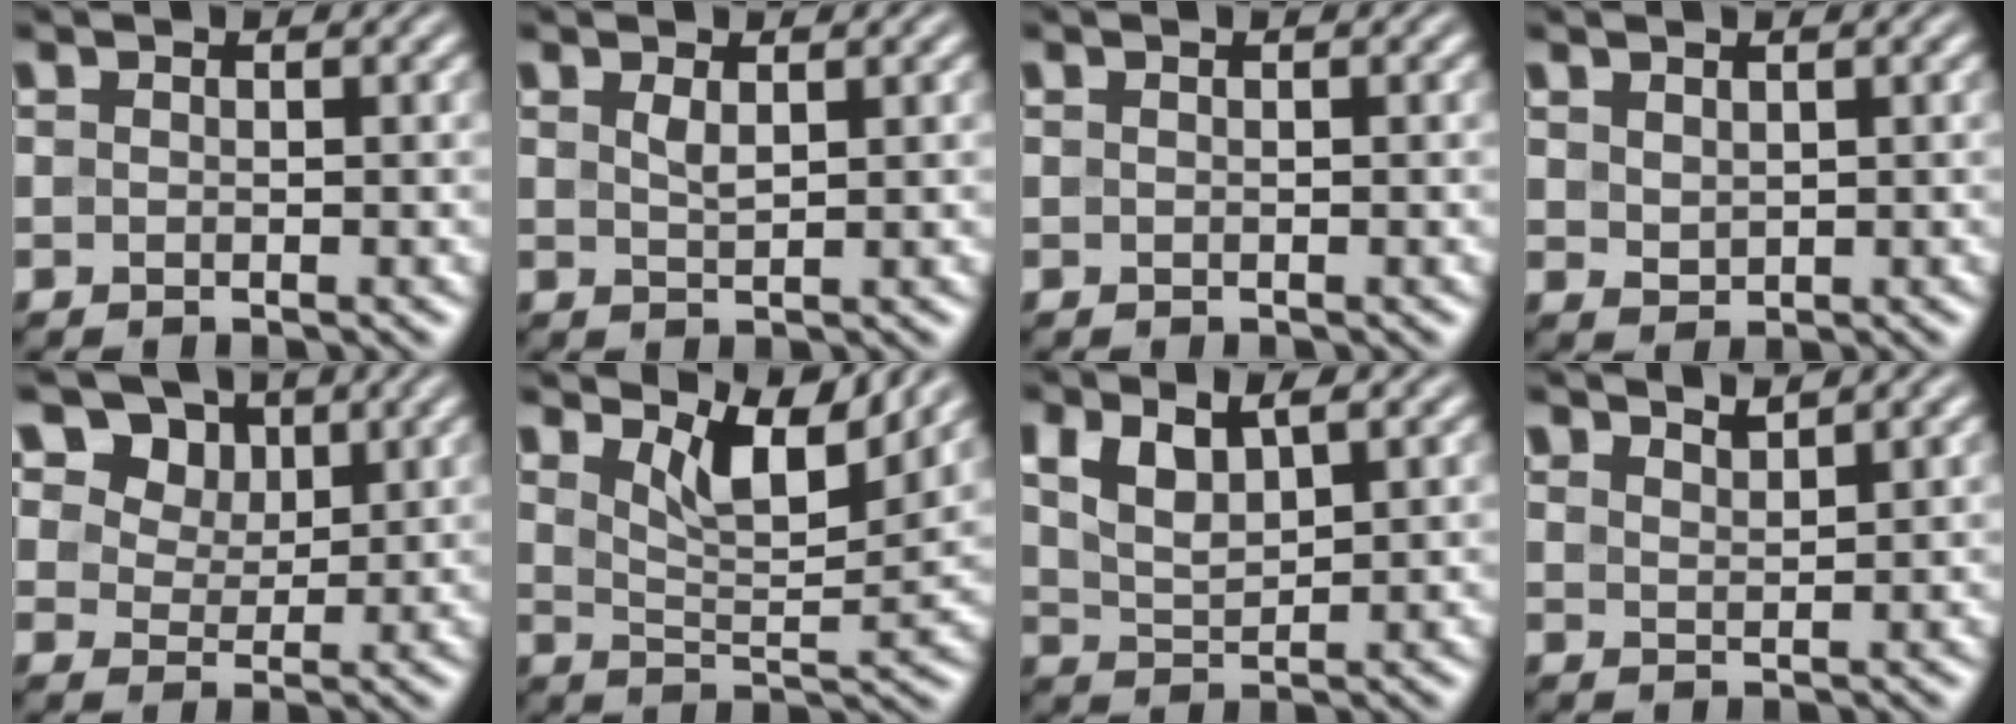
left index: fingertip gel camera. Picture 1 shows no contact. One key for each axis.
{"total": 1.0, "fx": 0.6, "fy": 0.2, "fz": 0.8, "tx": -0.023, "ty": 0.000, "tz": 0.014}
{"total": 0.0}
{"total": 1.3, "fx": 0.9, "fy": 0.7, "fz": 0.5, "tx": -0.013, "ty": -0.001, "tz": 0.022}
{"total": 12.6, "fx": 7.6, "fy": 8.2, "fz": 5.7, "tx": -0.136, "ty": 0.022, "tz": 0.125}
{"total": 5.1, "fx": 3.8, "fy": 1.3, "fz": 3.2, "tx": -0.067, "ty": -0.007, "tz": 0.061}
{"total": 4.0, "fx": 1.9, "fy": 1.8, "fz": 3.0, "tx": -0.074, "ty": 0.003, "tz": 0.039}
{"total": 1.8, "fx": 1.8, "fy": 0.1, "fz": 0.5, "tx": -0.011, "ty": 0.003, "tz": 0.033}